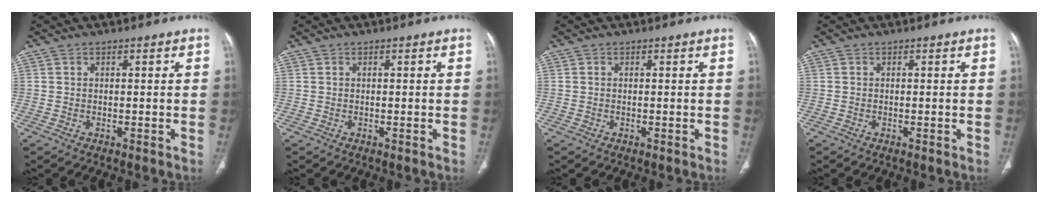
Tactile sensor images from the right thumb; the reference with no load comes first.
{"total": 0.0}
{"total": 0.0}
{"total": 0.0}